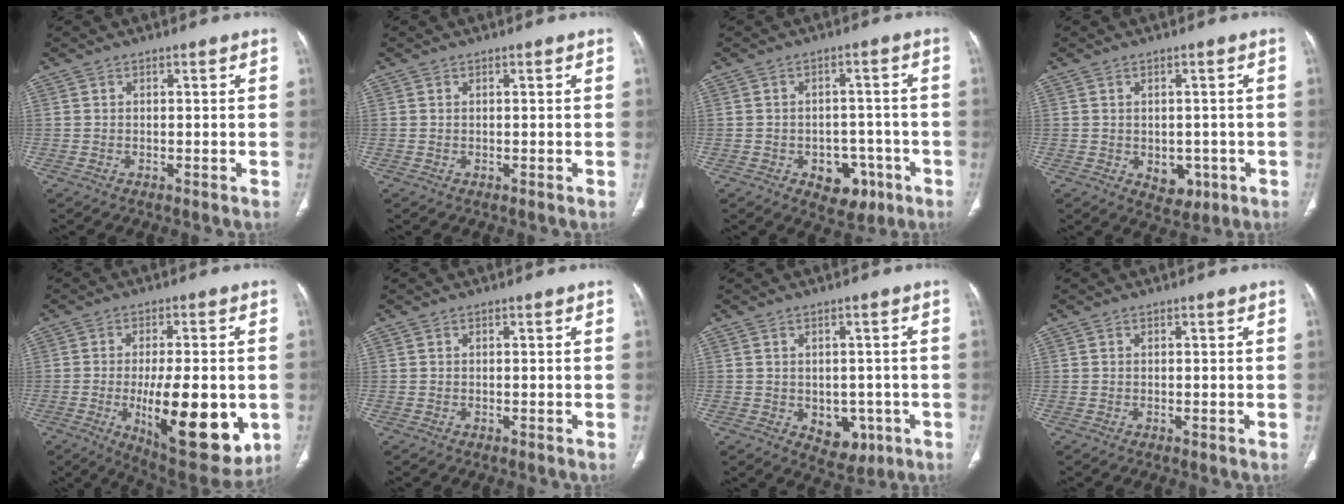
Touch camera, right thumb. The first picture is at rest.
{"total": 0.0}
{"total": 7.7, "force": [-3.4, 5.5, 4.1], "torque": [-0.019, 0.029, -0.037]}
{"total": 4.9, "force": [-1.2, 3.6, 3.1], "torque": [-0.021, 0.003, -0.002]}
{"total": 20.5, "force": [-4.4, 7.7, 18.5], "torque": [-0.249, -0.022, -0.044]}
{"total": 0.0}
{"total": 6.7, "force": [-1.7, 4.9, 4.2], "torque": [-0.026, 0.007, -0.006]}
{"total": 0.0}